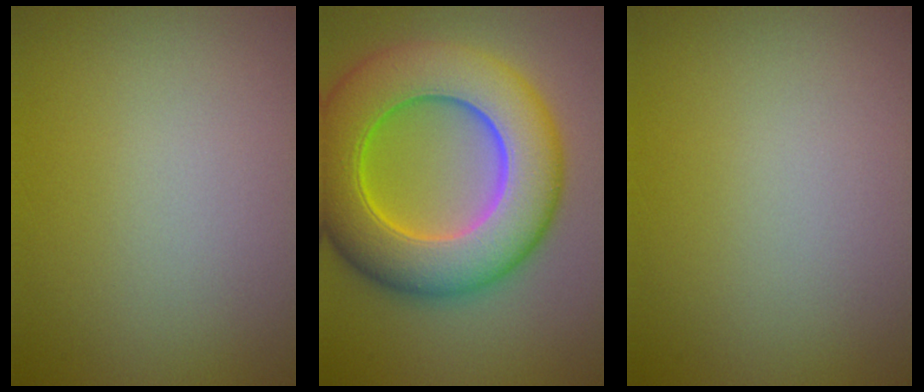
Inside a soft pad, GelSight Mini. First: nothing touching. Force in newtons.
{"total": 11.9, "press": 11.9, "slide": 0.0}
{"total": 0.0}